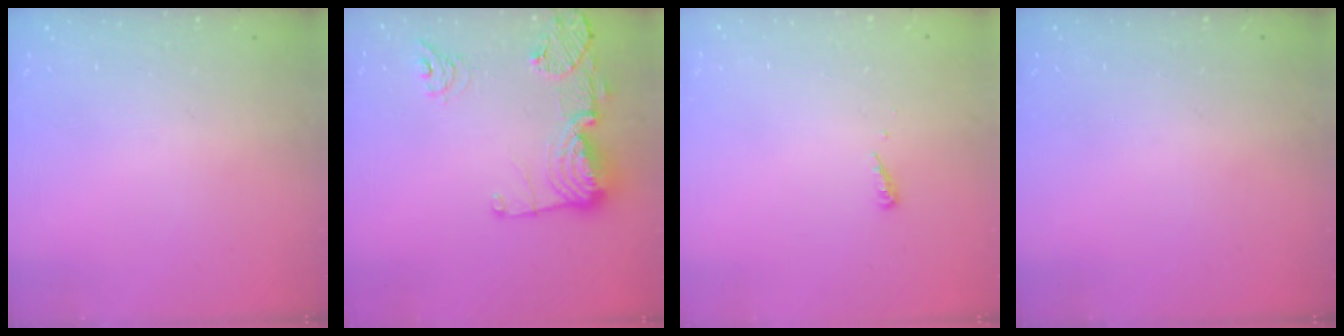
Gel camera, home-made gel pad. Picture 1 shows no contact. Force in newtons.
{"total": 17.1, "press": 17.0, "slide": 1.7}
{"total": 3.9, "press": 3.9, "slide": 0.4}
{"total": 0.0}